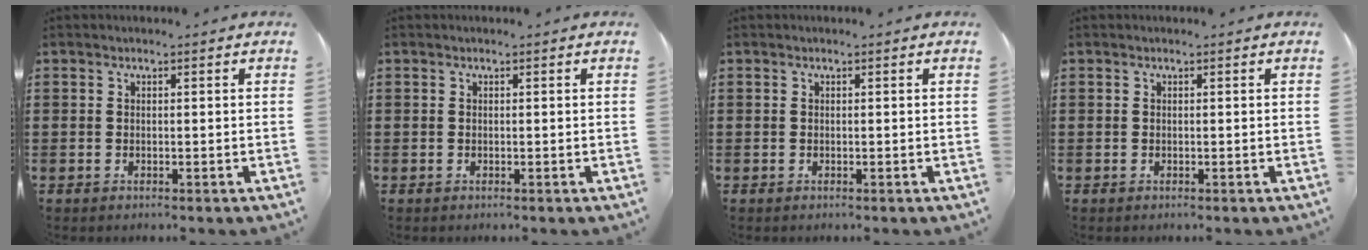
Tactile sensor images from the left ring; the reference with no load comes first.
{"total": 0.0}
{"total": 0.0}
{"total": 0.0}